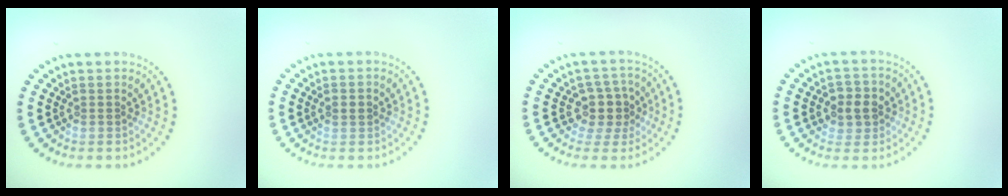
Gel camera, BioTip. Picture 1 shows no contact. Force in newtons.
{"total": 1.3, "press": 1.3, "slide": 0.1}
{"total": 3.0, "press": 2.4, "slide": 1.7}
{"total": 2.7, "press": 2.6, "slide": 0.8}